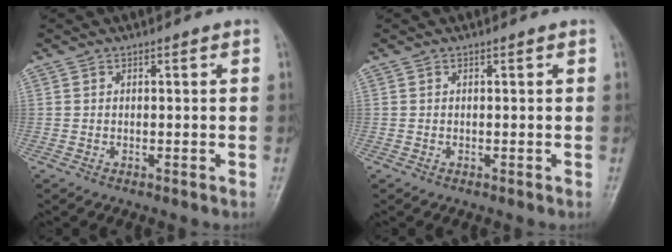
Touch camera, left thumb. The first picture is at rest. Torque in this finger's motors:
{"motor_torque": [0.00, 0.01, -0.03, -0.01, 0.00]}